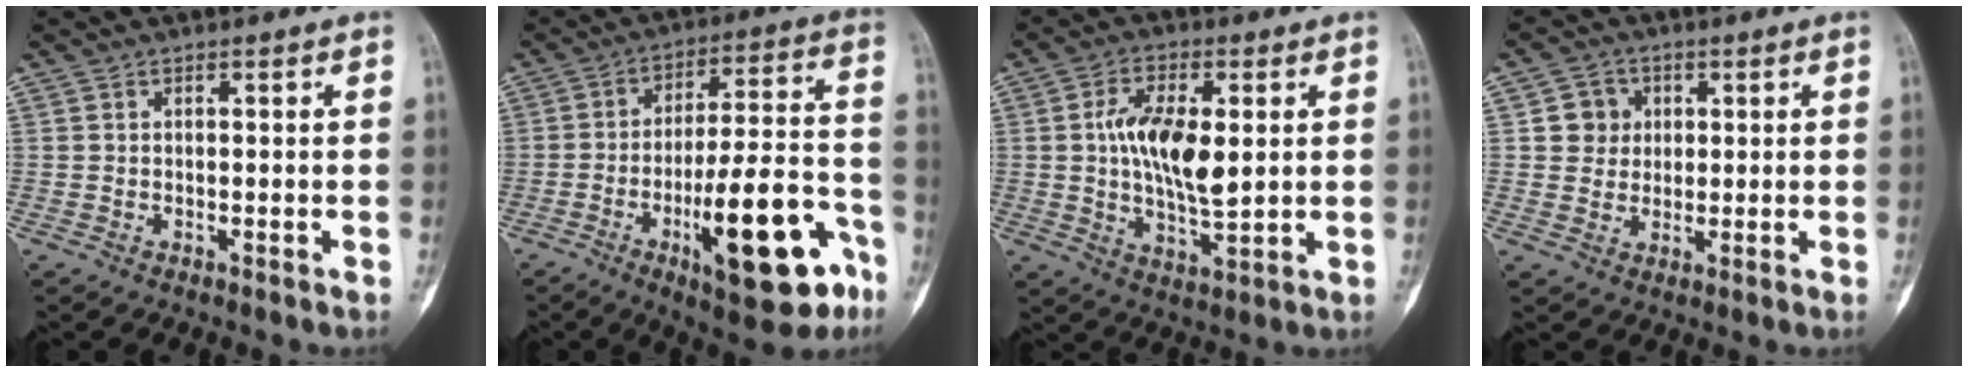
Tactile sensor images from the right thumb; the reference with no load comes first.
{"total": 21.6, "force": [-9.3, 6.9, 18.3], "torque": [-0.254, 0.052, -0.131]}
{"total": 11.9, "force": [1.6, 5.3, 10.6], "torque": [-0.186, -0.012, 0.028]}
{"total": 5.3, "force": [1.2, 4.9, 1.4], "torque": [0.008, 0.003, 0.015]}